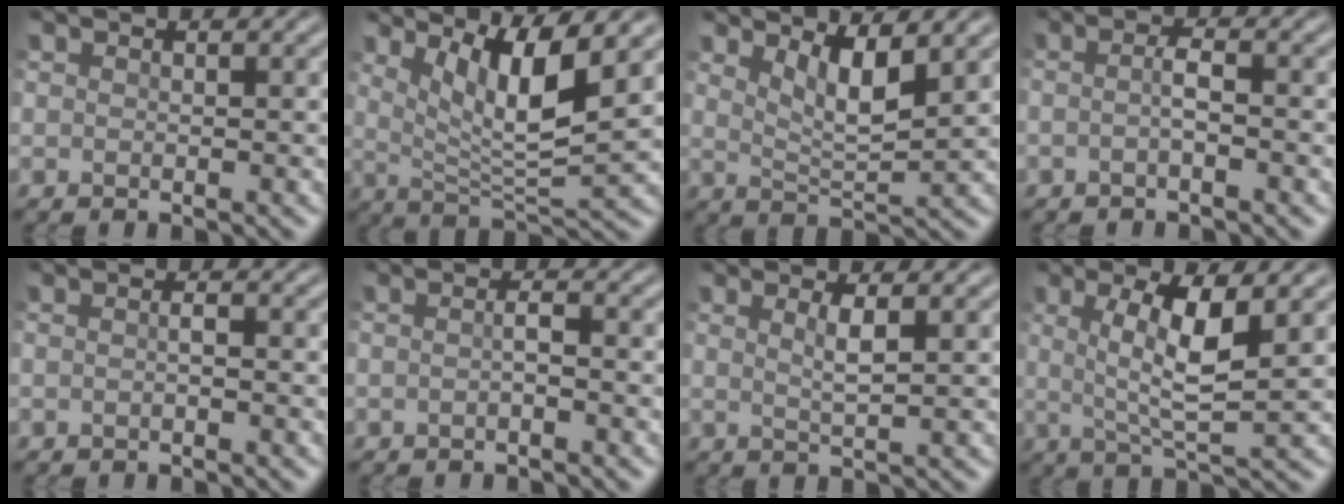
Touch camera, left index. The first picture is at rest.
{"total": 7.1, "force": [3.3, 1.6, 6.1], "torque": [-0.108, -0.011, 0.061]}
{"total": 3.9, "force": [2.1, 1.0, 3.0], "torque": [-0.058, -0.013, 0.038]}
{"total": 1.6, "force": [-0.7, 0.2, 1.4], "torque": [-0.029, 0.001, -0.019]}
{"total": 0.8, "force": [-0.5, 0.1, 0.6], "torque": [-0.015, 0.000, -0.012]}
{"total": 1.2, "force": [-0.7, 0.1, 0.9], "torque": [-0.020, 0.000, -0.016]}
{"total": 1.9, "force": [0.5, 0.4, 1.7], "torque": [-0.030, -0.003, 0.004]}
{"total": 5.6, "force": [1.0, 1.4, 5.3], "torque": [-0.102, -0.007, 0.020]}